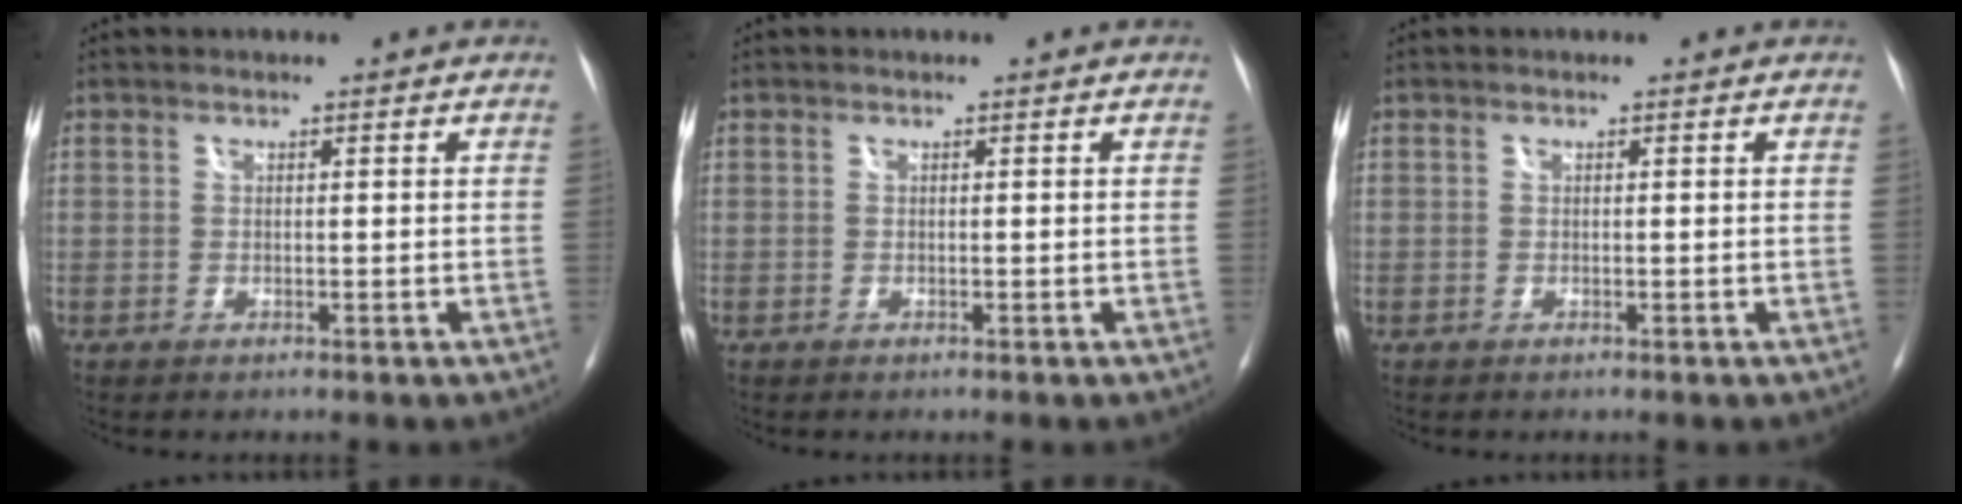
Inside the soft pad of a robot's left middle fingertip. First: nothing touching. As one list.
[{"total": 0.0}, {"total": 0.0}]